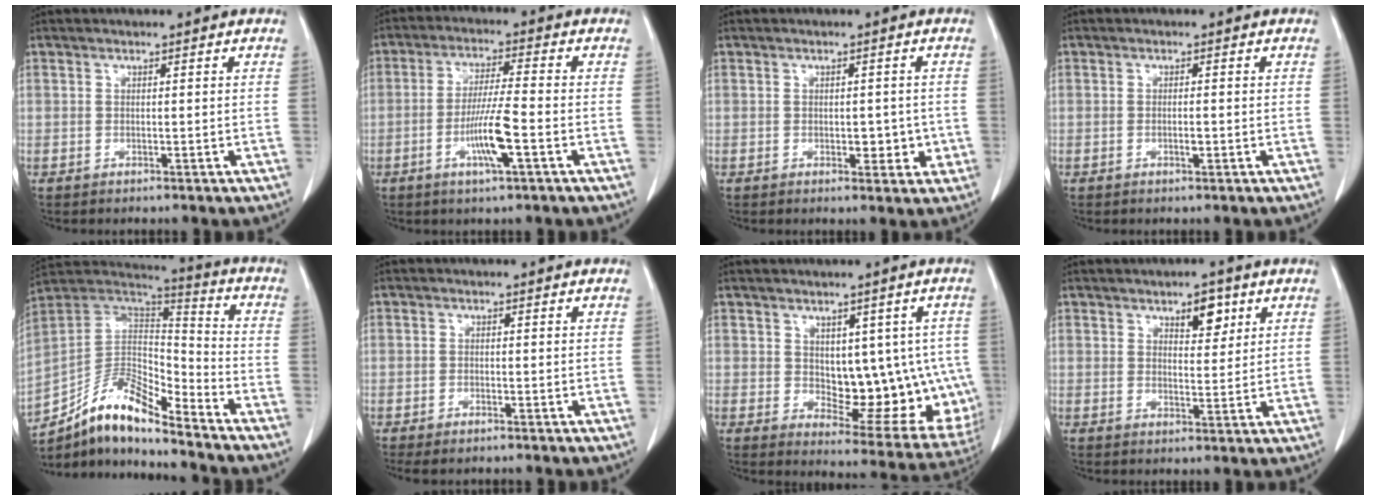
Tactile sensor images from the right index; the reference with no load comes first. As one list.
[{"total": 7.7, "force": [-2.6, 0.0, 7.3], "torque": [-0.136, -0.006, -0.047]}, {"total": 3.4, "force": [-0.5, 2.0, 2.6], "torque": [-0.023, 0.002, 0.003]}, {"total": 1.1, "force": [-0.2, 0.3, 1.0], "torque": [-0.019, 0.002, -0.001]}, {"total": 13.8, "force": [-11.3, 3.1, 7.3], "torque": [-0.124, 0.033, -0.207]}, {"total": 2.3, "force": [-1.8, 0.5, 1.3], "torque": [-0.018, -0.005, -0.025]}, {"total": 13.4, "force": [0.8, 7.5, 11.1], "torque": [-0.119, 0.006, 0.037]}, {"total": 4.2, "force": [2.4, 1.9, 2.9], "torque": [-0.041, -0.001, 0.036]}]